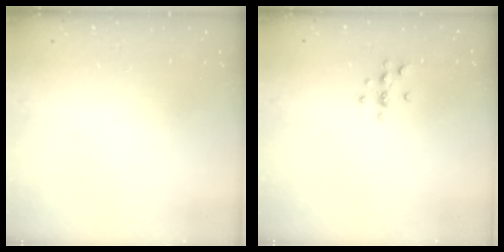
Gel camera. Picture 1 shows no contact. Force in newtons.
{"total": 4.2, "press": 4.2, "slide": 0.5}